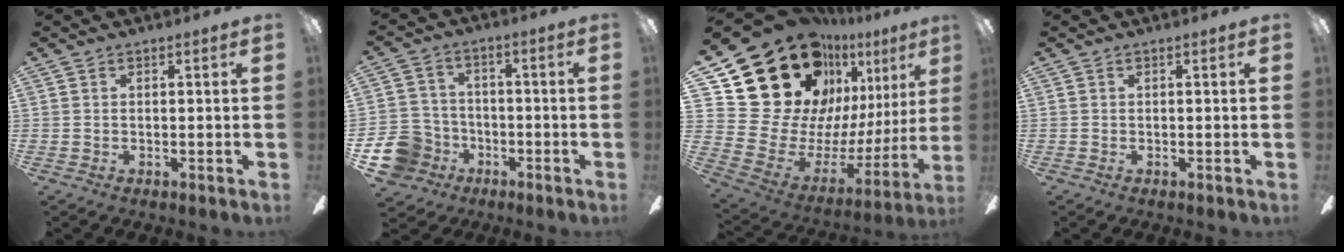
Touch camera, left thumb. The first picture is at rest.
{"total": 10.7, "force": [-4.9, 8.9, 3.2], "torque": [-0.097, 0.036, -0.085]}
{"total": 28.9, "force": [17.8, 18.5, 13.2], "torque": [-0.233, -0.132, 0.366]}
{"total": 0.0}